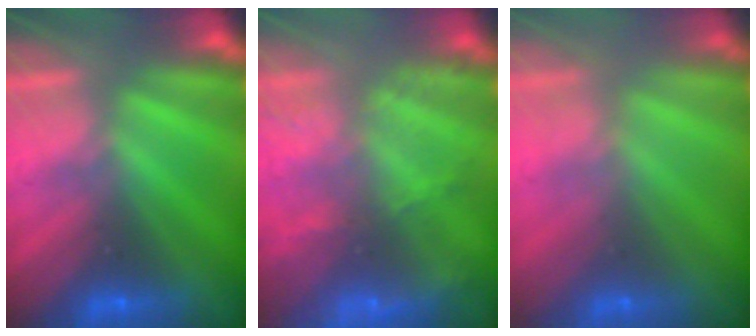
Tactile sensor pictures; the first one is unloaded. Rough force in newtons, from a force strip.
{"total": 7.8}
{"total": 2.7}